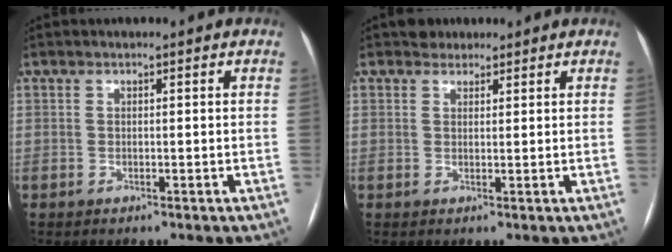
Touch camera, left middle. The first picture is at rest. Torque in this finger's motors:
{"motor_torque": [0.07, -0.17, -0.01, 0.00]}